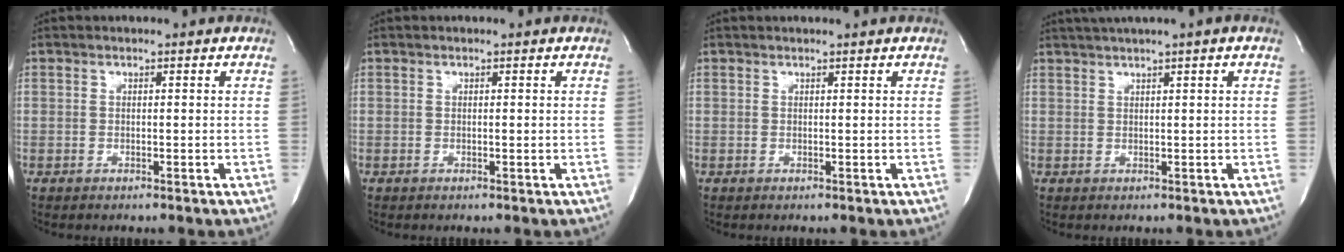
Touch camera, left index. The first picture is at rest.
{"total": 0.0}
{"total": 1.4, "force": [1.3, -0.4, 0.4], "torque": [-0.011, 0.002, 0.020]}
{"total": 4.9, "force": [3.5, -0.8, 3.4], "torque": [-0.059, 0.025, 0.060]}